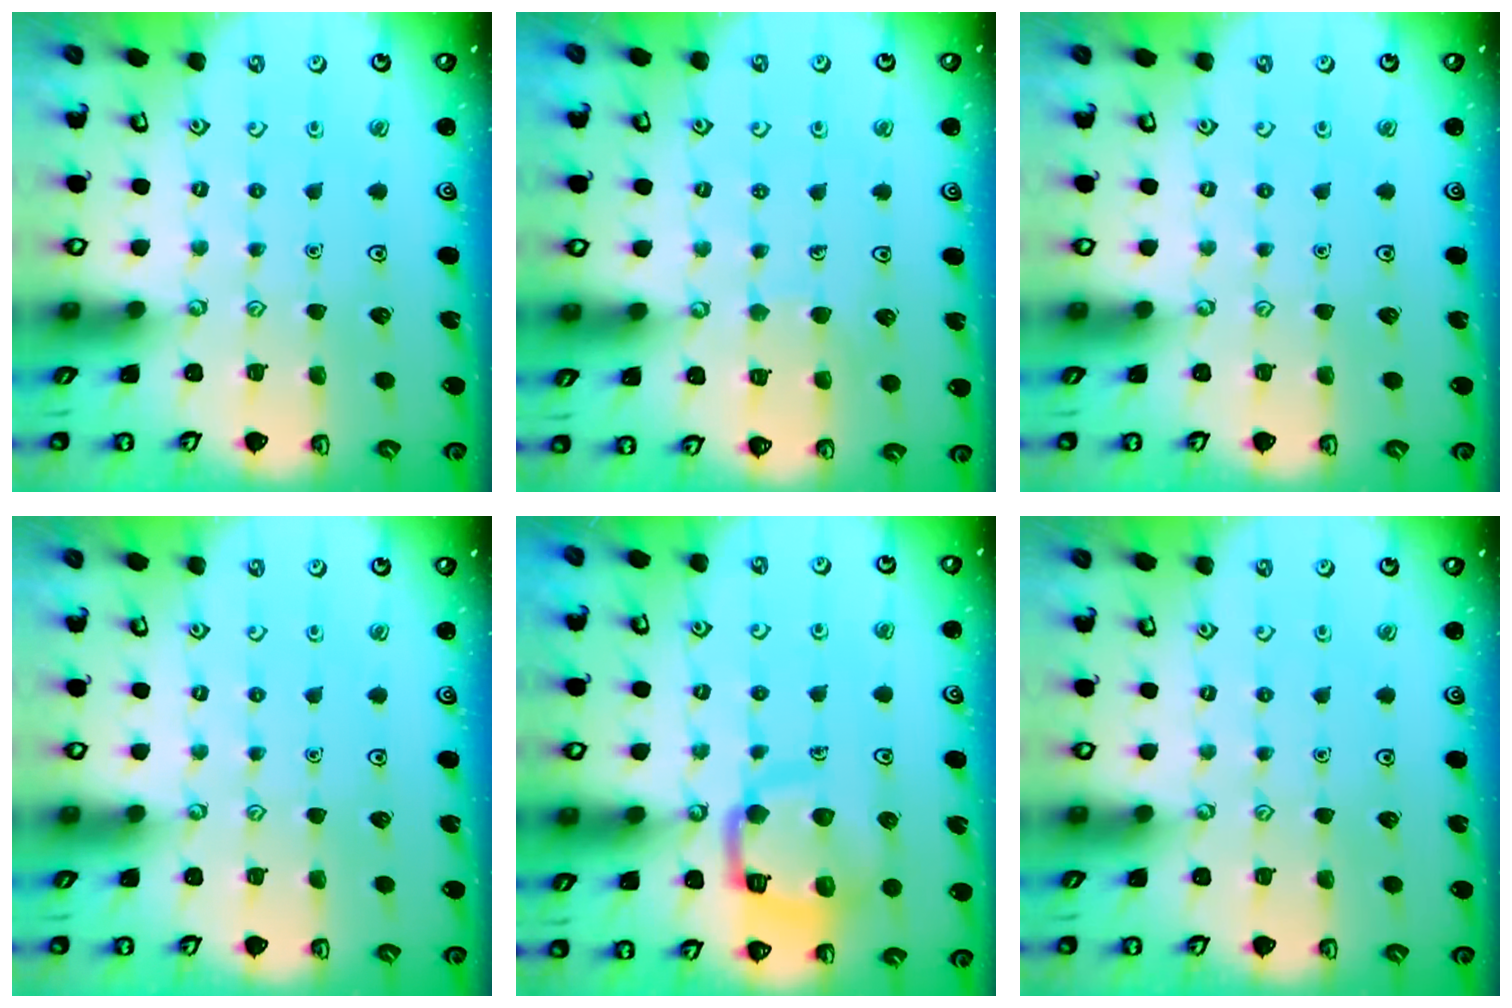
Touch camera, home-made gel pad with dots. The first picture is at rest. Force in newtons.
{"total": 4.3, "press": 4.3, "slide": 0.3}
{"total": 0.0}
{"total": 0.0}
{"total": 11.9, "press": 11.8, "slide": 1.2}
{"total": 0.0}